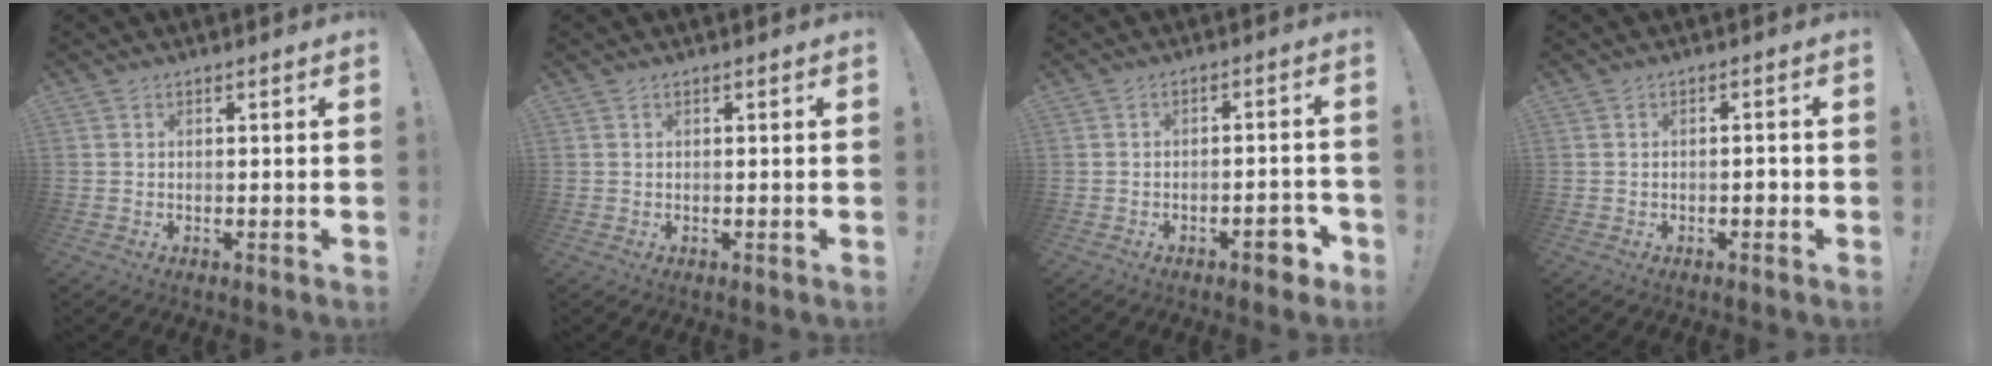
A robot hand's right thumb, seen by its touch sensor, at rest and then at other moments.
{"total": 0.0}
{"total": 6.0, "force": [-3.6, 2.2, 4.2], "torque": [-0.042, 0.015, -0.060]}
{"total": 2.2, "force": [-1.0, 1.1, 1.6], "torque": [-0.018, 0.004, -0.019]}